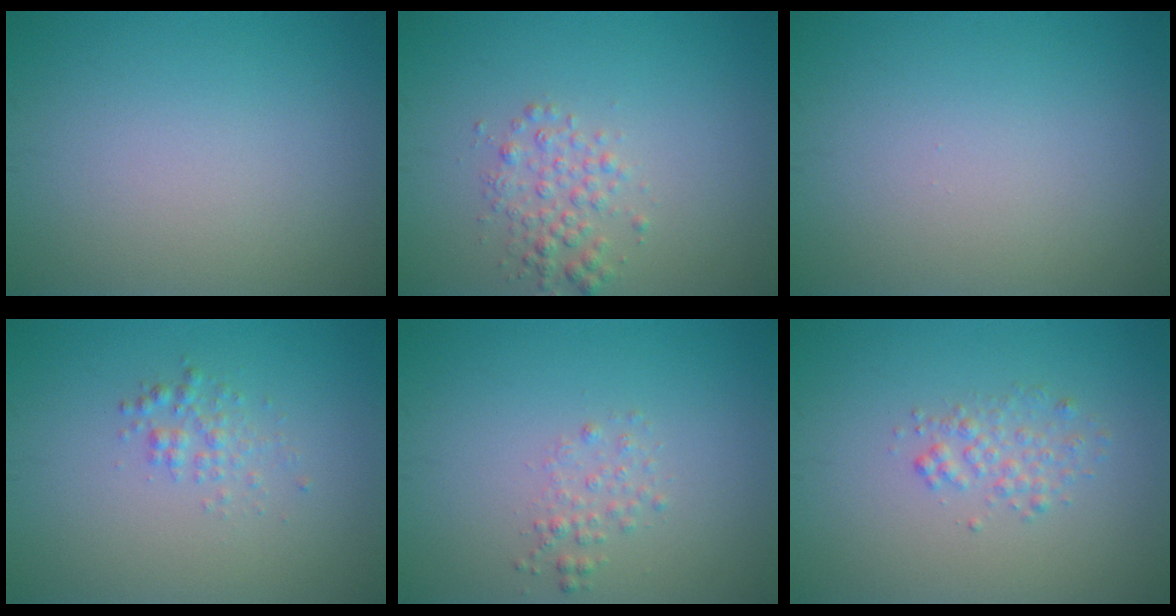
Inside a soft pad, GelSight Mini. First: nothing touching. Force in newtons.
{"total": 2.2, "press": 2.2, "slide": 0.0}
{"total": 0.0}
{"total": 1.5, "press": 1.5, "slide": 0.0}
{"total": 1.3, "press": 1.3, "slide": 0.1}
{"total": 1.8, "press": 1.8, "slide": 0.0}